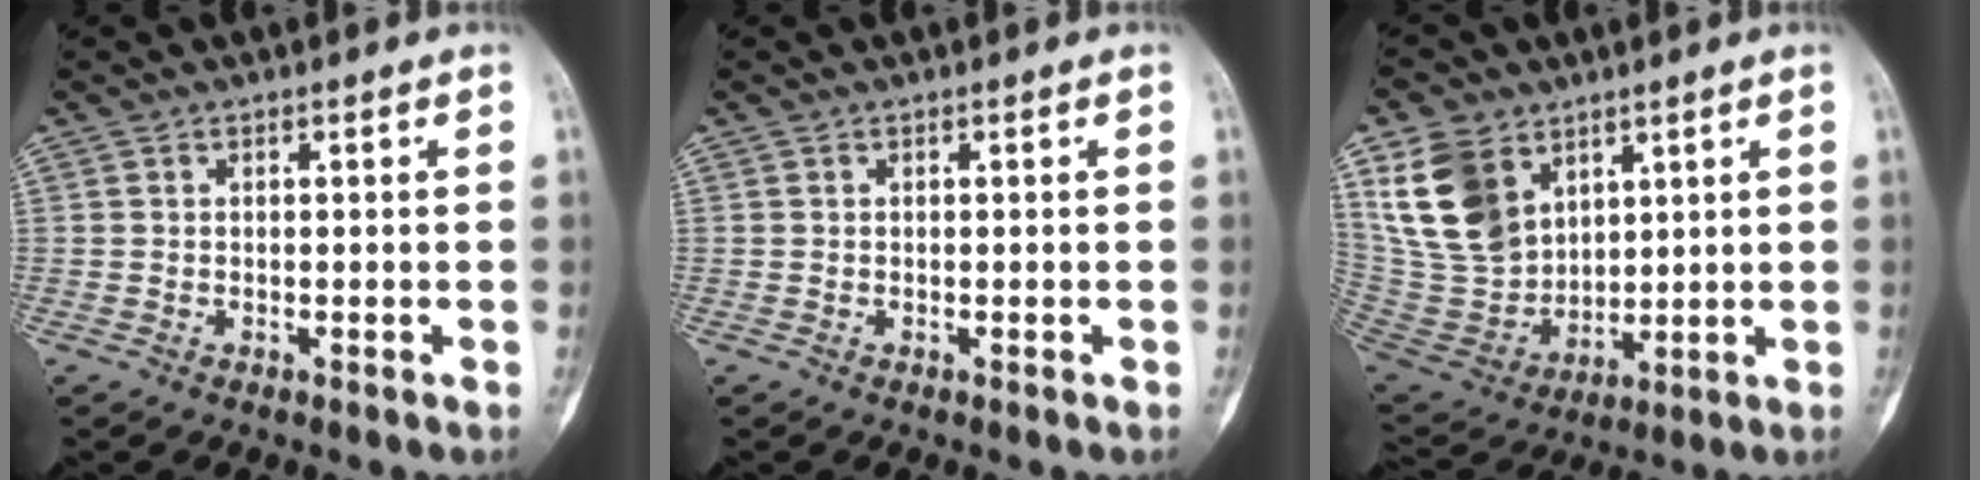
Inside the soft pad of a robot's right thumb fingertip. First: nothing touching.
{"total": 0.0}
{"total": 15.8, "force": [7.5, 11.1, 8.3], "torque": [-0.137, -0.034, 0.166]}